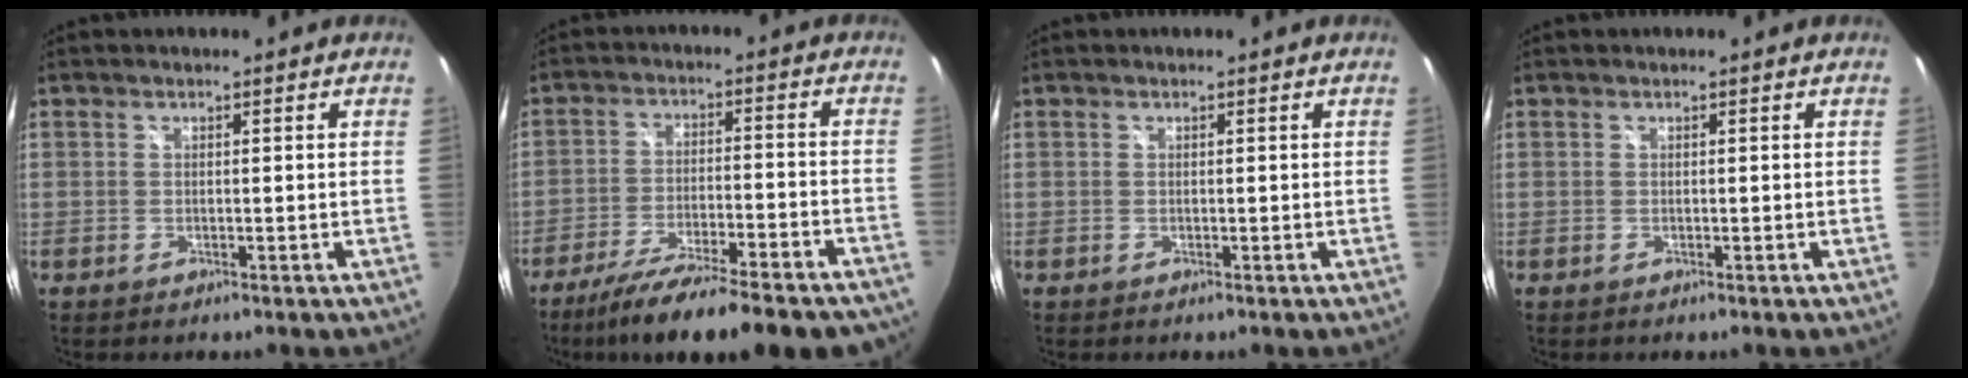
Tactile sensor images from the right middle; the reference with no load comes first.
{"total": 21.8, "force": [-18.1, 3.7, 11.6], "torque": [-0.200, -0.048, -0.261]}
{"total": 0.0}
{"total": 0.0}